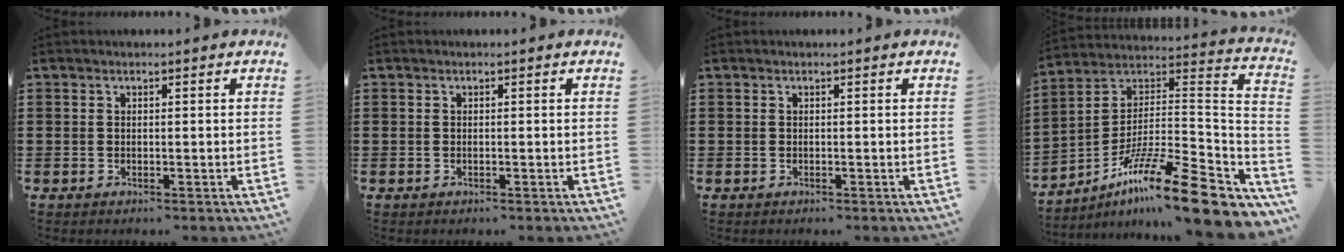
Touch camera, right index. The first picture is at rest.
{"total": 0.0}
{"total": 0.0}
{"total": 16.5, "force": [-11.1, 1.9, 12.1], "torque": [-0.196, 0.019, -0.197]}